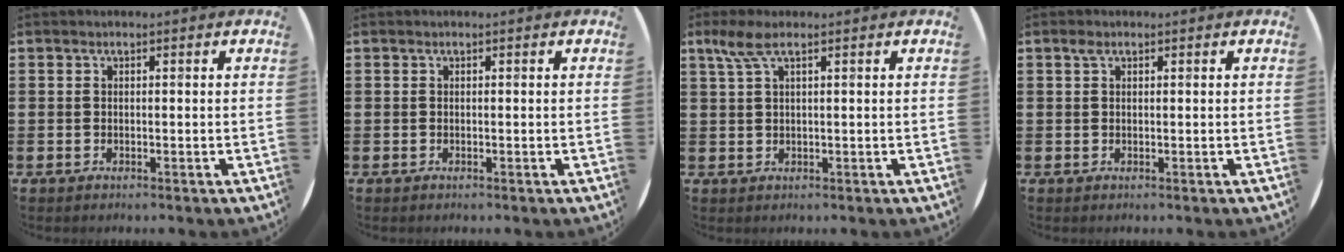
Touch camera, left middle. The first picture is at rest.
{"total": 0.0}
{"total": 3.0, "force": [1.7, 0.6, 2.5], "torque": [-0.053, 0.004, 0.029]}
{"total": 1.0, "force": [0.5, 0.6, 0.6], "torque": [-0.006, 0.001, 0.008]}